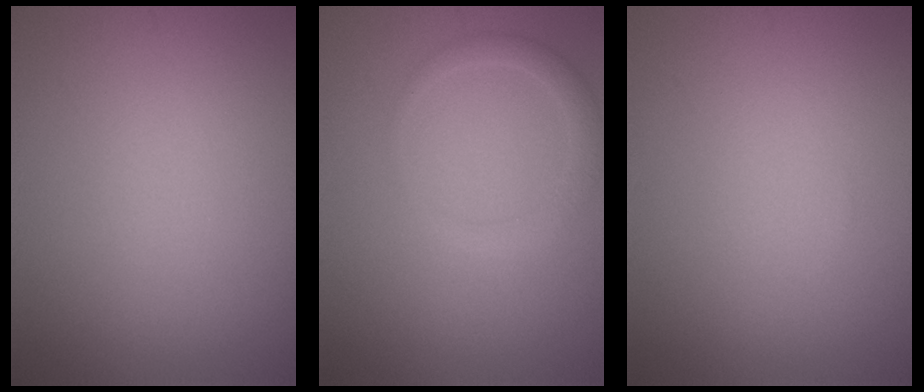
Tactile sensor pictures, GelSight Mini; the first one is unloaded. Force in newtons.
{"total": 1.9, "press": 1.9, "slide": 0.1}
{"total": 0.0}